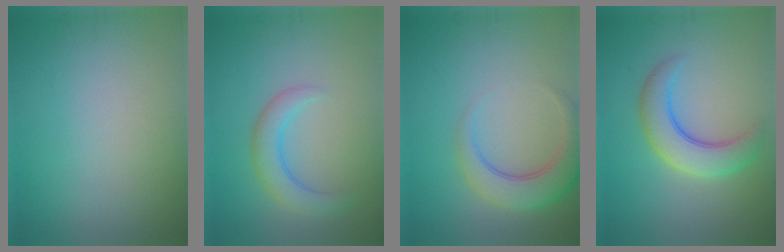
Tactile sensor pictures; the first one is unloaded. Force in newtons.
{"total": 2.9, "press": 2.9, "slide": 0.3}
{"total": 4.4, "press": 4.4, "slide": 0.4}
{"total": 4.7, "press": 4.7, "slide": 0.3}